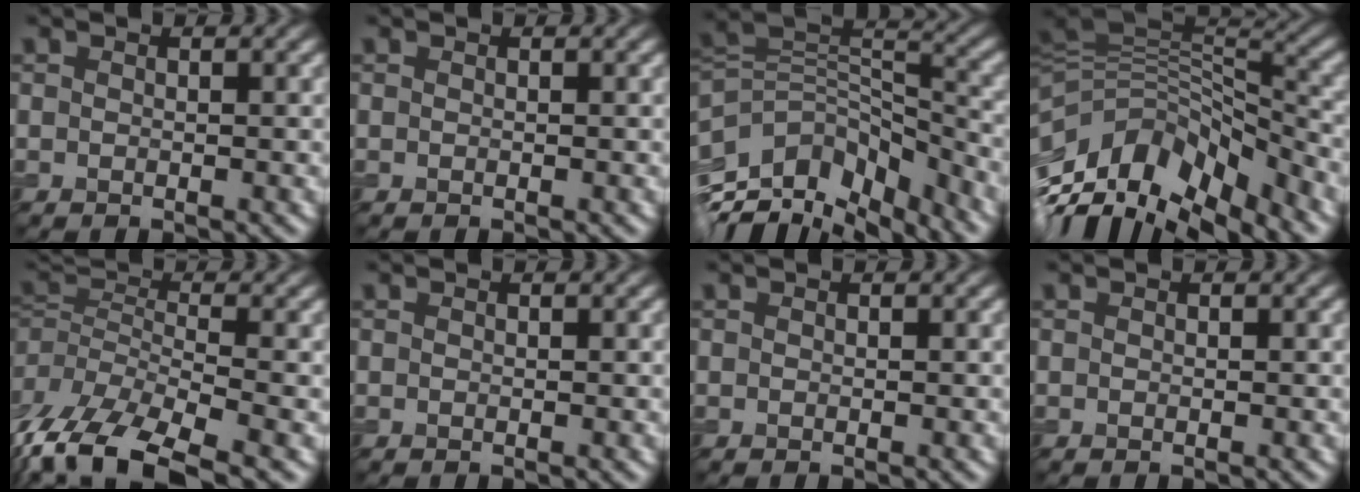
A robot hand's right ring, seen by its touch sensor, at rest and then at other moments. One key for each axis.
{"total": 0.0}
{"total": 10.3, "fx": -6.6, "fy": 5.9, "fz": 5.3, "tx": -0.114, "ty": 0.020, "tz": -0.114}
{"total": 12.0, "fx": -6.3, "fy": 6.4, "fz": 7.9, "tx": -0.160, "ty": 0.021, "tz": -0.114}
{"total": 11.1, "fx": -7.4, "fy": 3.4, "fz": 7.6, "tx": -0.156, "ty": -0.010, "tz": -0.134}
{"total": 0.0}
{"total": 0.0}
{"total": 0.0}